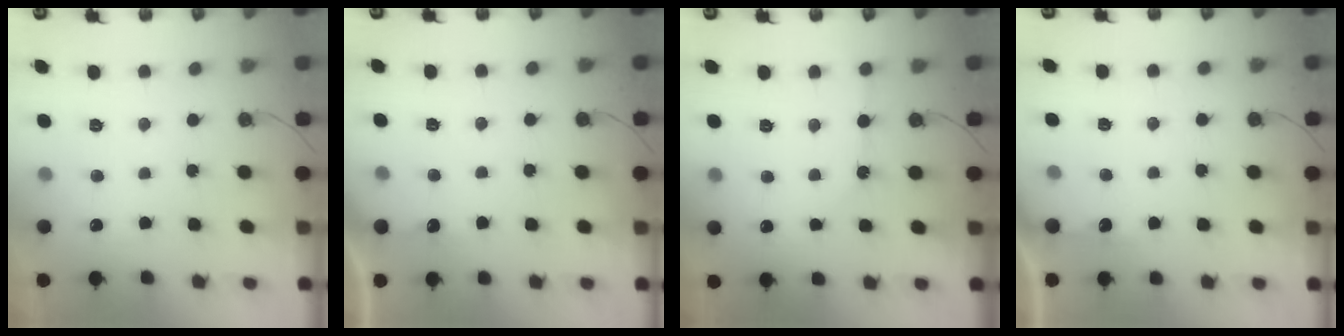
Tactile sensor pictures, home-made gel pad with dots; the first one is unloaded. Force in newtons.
{"total": 2.9, "press": 2.8, "slide": 0.4}
{"total": 3.2, "press": 3.2, "slide": 0.5}
{"total": 2.6, "press": 2.6, "slide": 0.4}